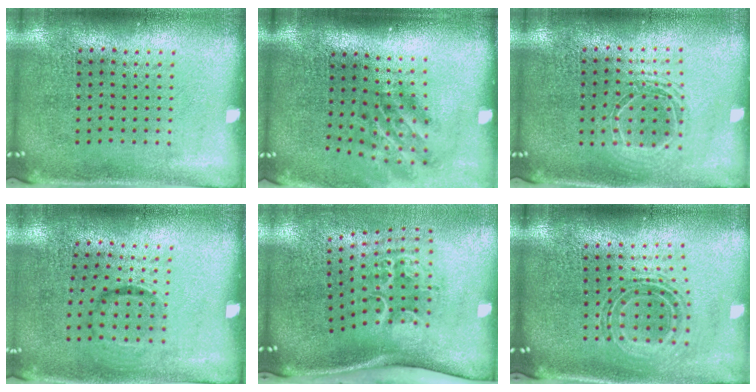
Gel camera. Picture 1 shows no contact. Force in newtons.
{"total": 1.9, "press": 1.2, "slide": 1.5}
{"total": 1.7, "press": 1.4, "slide": 0.9}
{"total": 1.0, "press": 0.6, "slide": 0.8}
{"total": 2.2, "press": 1.3, "slide": 1.8}
{"total": 0.7, "press": 0.7, "slide": 0.3}